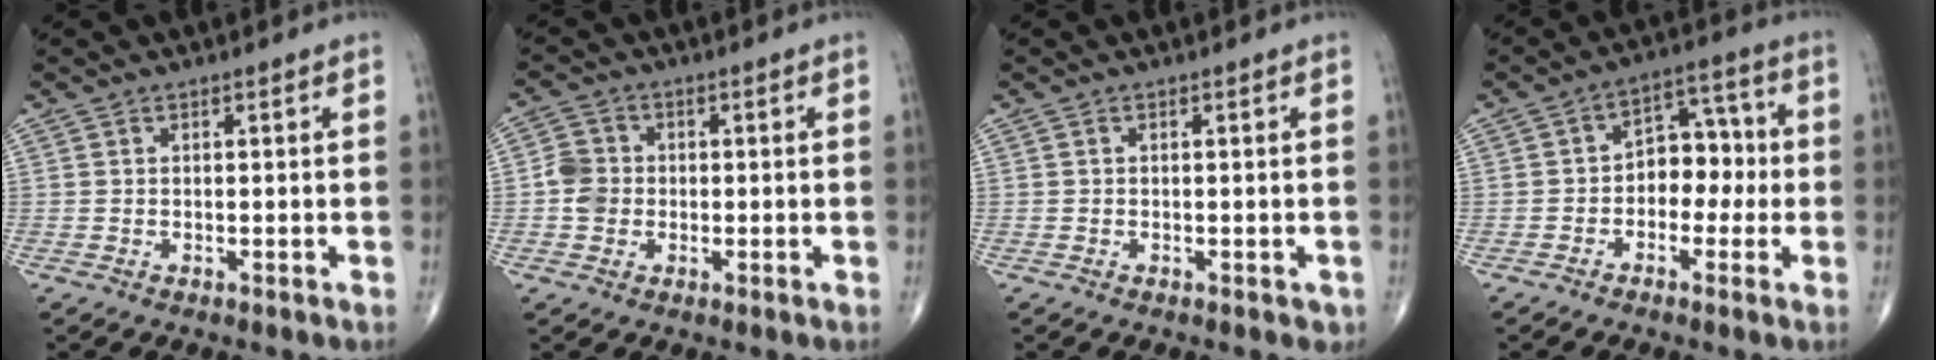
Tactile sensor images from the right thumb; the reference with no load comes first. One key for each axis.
{"total": 4.5, "fx": -0.5, "fy": 4.0, "fz": 2.0, "tx": -0.024, "ty": 0.008, "tz": -0.016}
{"total": 1.1, "fx": -0.3, "fy": 0.7, "fz": 0.8, "tx": -0.005, "ty": -0.001, "tz": -0.003}
{"total": 8.5, "fx": -1.0, "fy": 6.0, "fz": 5.9, "tx": -0.046, "ty": 0.037, "tz": -0.029}